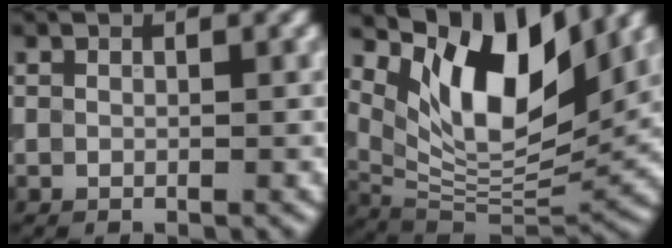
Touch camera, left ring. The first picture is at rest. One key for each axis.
{"total": 11.1, "fx": 5.7, "fy": 4.5, "fz": 8.3, "tx": -0.133, "ty": -0.006, "tz": 0.110}